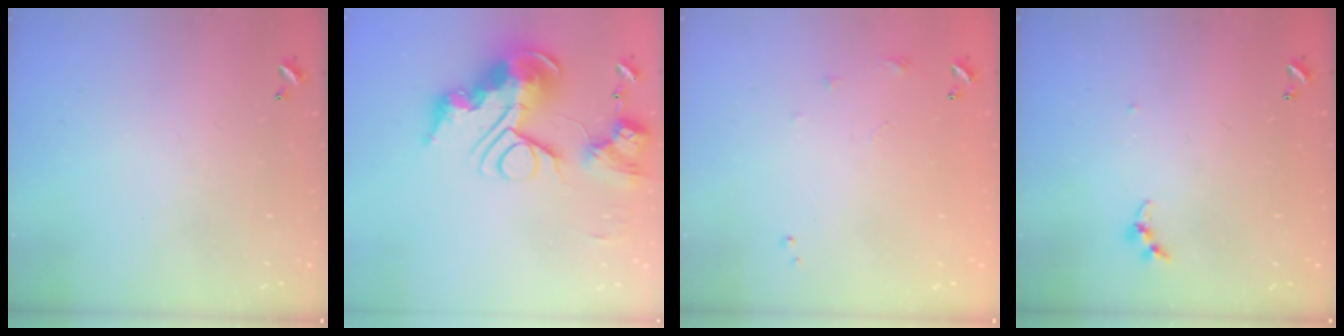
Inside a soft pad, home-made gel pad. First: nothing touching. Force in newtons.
{"total": 0.9, "press": 0.9, "slide": 0.0}
{"total": 5.9, "press": 5.9, "slide": 0.8}
{"total": 3.5, "press": 3.4, "slide": 0.4}